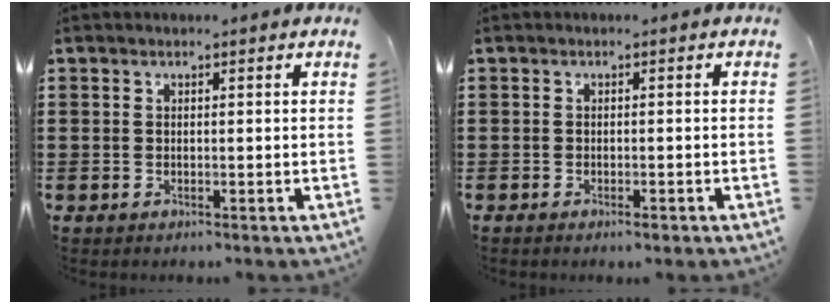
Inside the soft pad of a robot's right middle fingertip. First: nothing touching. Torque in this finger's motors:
{"motor_torque": [0.34, -0.06, 0.00, 0.00]}